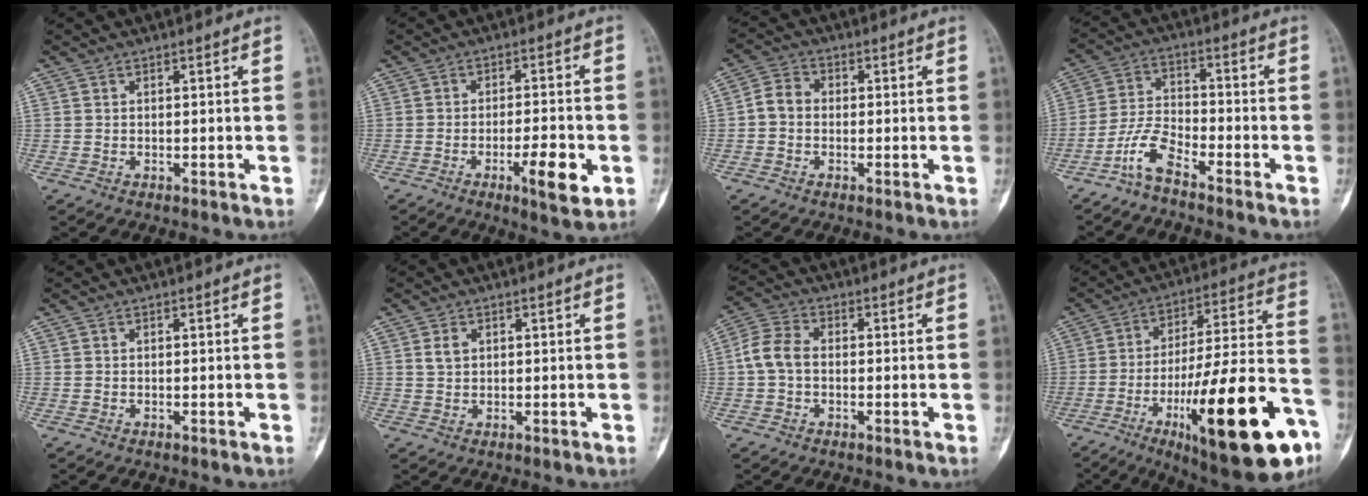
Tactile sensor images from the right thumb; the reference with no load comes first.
{"total": 8.1, "force": [-2.9, 2.1, 7.3], "torque": [-0.112, 0.008, -0.042]}
{"total": 4.3, "force": [-0.5, 3.6, 2.4], "torque": [-0.033, 0.015, -0.019]}
{"total": 6.2, "force": [-4.8, 1.5, 3.5], "torque": [-0.079, 0.035, -0.107]}
{"total": 0.0}
{"total": 2.1, "force": [0.8, 1.5, 1.3], "torque": [-0.020, 0.001, 0.017]}
{"total": 5.9, "force": [-0.4, 4.0, 4.2], "torque": [-0.085, 0.015, -0.018]}
{"total": 28.9, "force": [-12.3, 7.4, 25.1], "torque": [-0.359, 0.053, -0.179]}